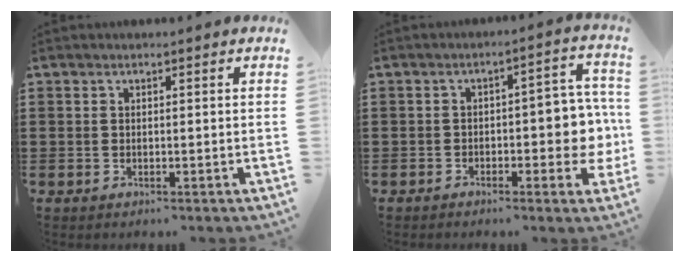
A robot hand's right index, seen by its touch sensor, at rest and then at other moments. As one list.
[{"total": 6.3, "force": [-1.9, 3.0, 5.3], "torque": [-0.064, -0.001, -0.038]}]